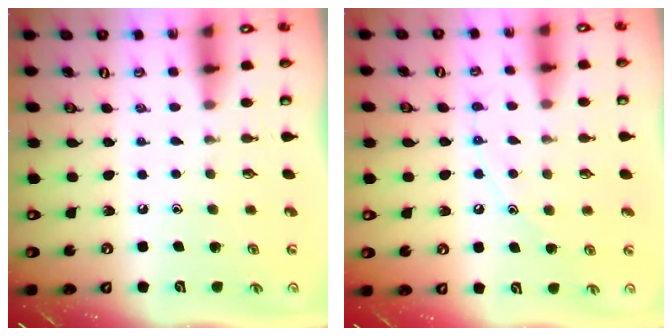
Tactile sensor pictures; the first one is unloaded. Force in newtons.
{"total": 7.8, "press": 7.8, "slide": 0.8}